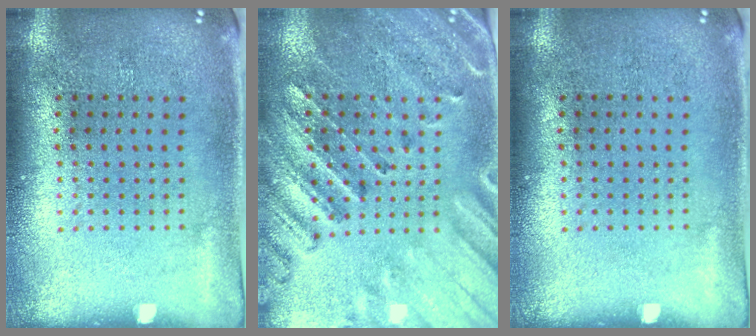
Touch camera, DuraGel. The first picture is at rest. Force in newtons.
{"total": 2.9, "press": 2.6, "slide": 1.1}
{"total": 0.0}